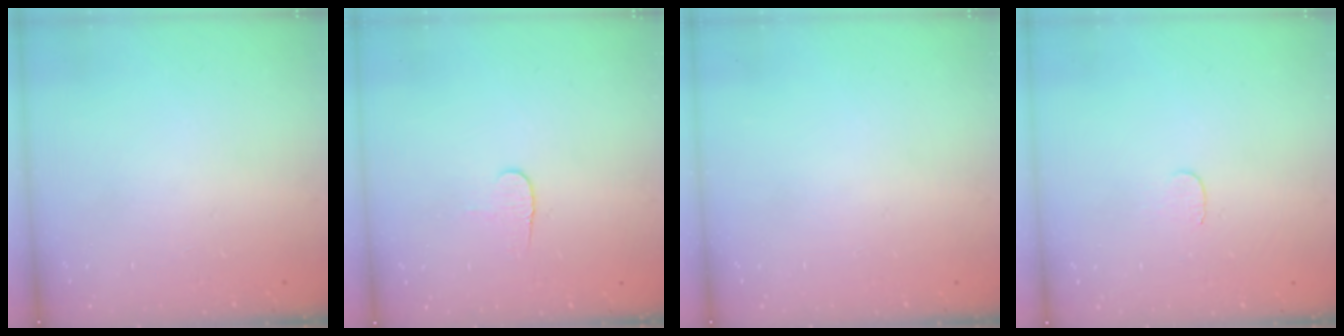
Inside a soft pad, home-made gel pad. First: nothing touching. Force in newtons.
{"total": 4.5, "press": 4.5, "slide": 0.5}
{"total": 0.0}
{"total": 3.0, "press": 3.0, "slide": 0.3}